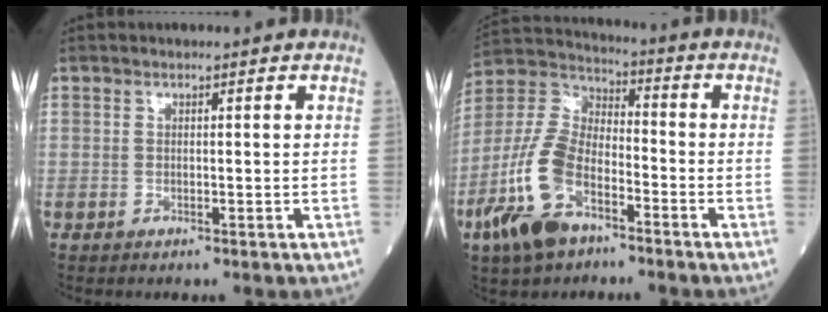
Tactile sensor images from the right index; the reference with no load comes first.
{"total": 13.3, "force": [-7.0, 6.1, 9.5], "torque": [-0.227, -0.002, -0.135]}